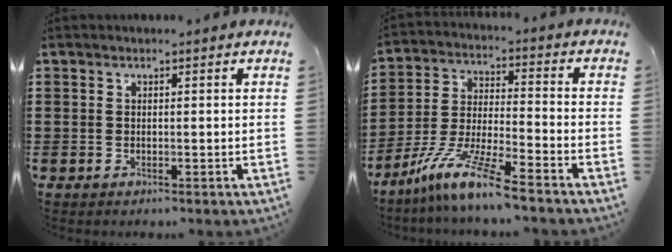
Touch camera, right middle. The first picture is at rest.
{"total": 10.3, "force": [-8.4, -0.5, 6.0], "torque": [-0.136, -0.009, -0.173]}